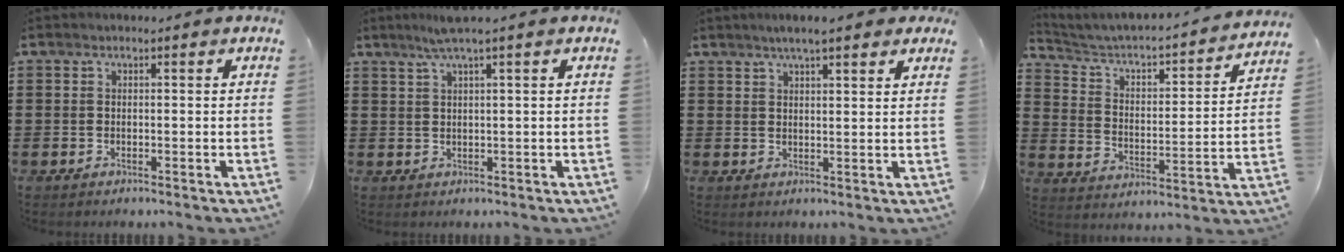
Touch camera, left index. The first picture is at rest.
{"total": 3.4, "force": [2.1, -0.4, 2.6], "torque": [-0.054, 0.002, 0.036]}
{"total": 4.2, "force": [3.3, 0.5, 2.6], "torque": [-0.059, 0.004, 0.057]}
{"total": 3.2, "force": [2.8, 0.9, 1.4], "torque": [-0.047, -0.030, 0.033]}